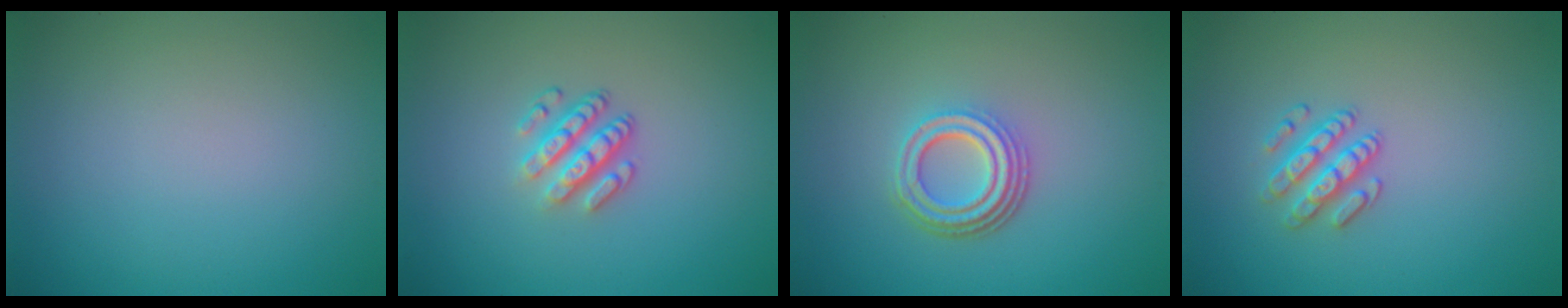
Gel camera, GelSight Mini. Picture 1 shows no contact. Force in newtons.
{"total": 3.3, "press": 2.5, "slide": 2.2}
{"total": 4.2, "press": 3.1, "slide": 2.7}
{"total": 2.5, "press": 2.4, "slide": 0.6}